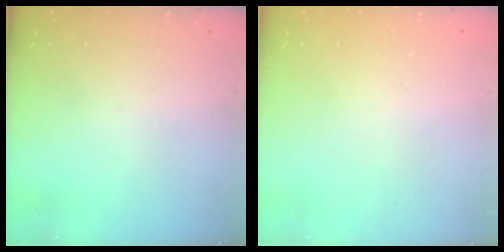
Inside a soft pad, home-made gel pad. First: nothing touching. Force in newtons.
{"total": 2.6, "press": 2.6, "slide": 0.2}